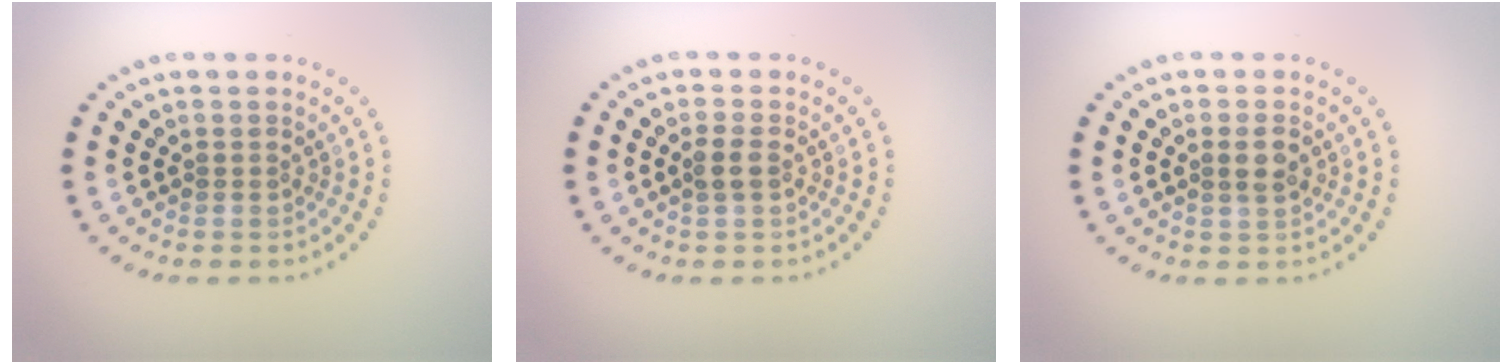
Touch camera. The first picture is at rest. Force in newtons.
{"total": 1.4, "press": 1.4, "slide": 0.1}
{"total": 1.7, "press": 1.6, "slide": 0.5}